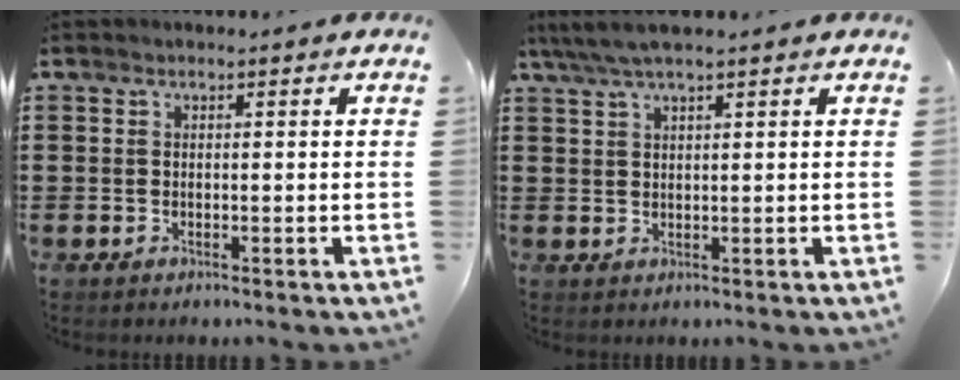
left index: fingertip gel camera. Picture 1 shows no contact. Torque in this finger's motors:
{"motor_torque": [0.51, -0.59, 0.12, 0.03]}